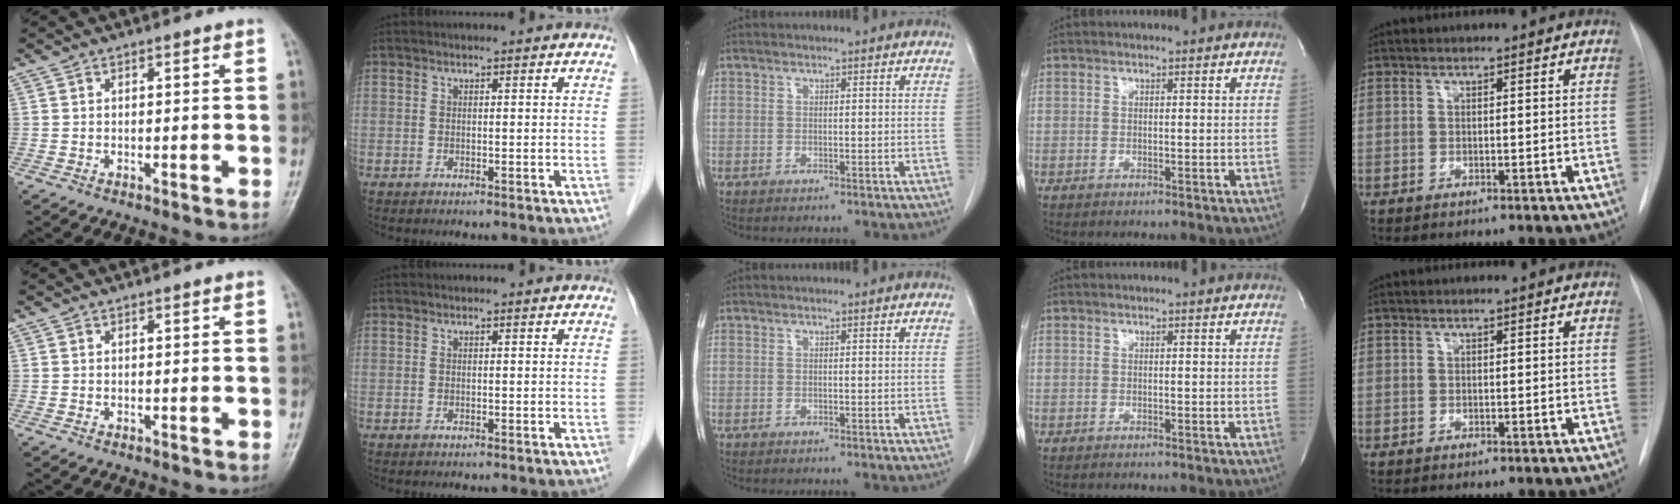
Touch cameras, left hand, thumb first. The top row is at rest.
{}